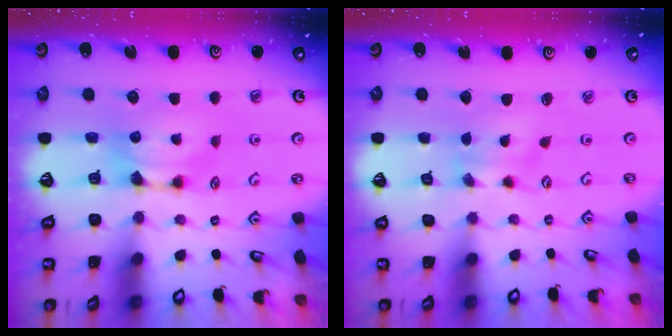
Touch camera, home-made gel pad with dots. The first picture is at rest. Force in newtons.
{"total": 2.3, "press": 2.1, "slide": 0.9}